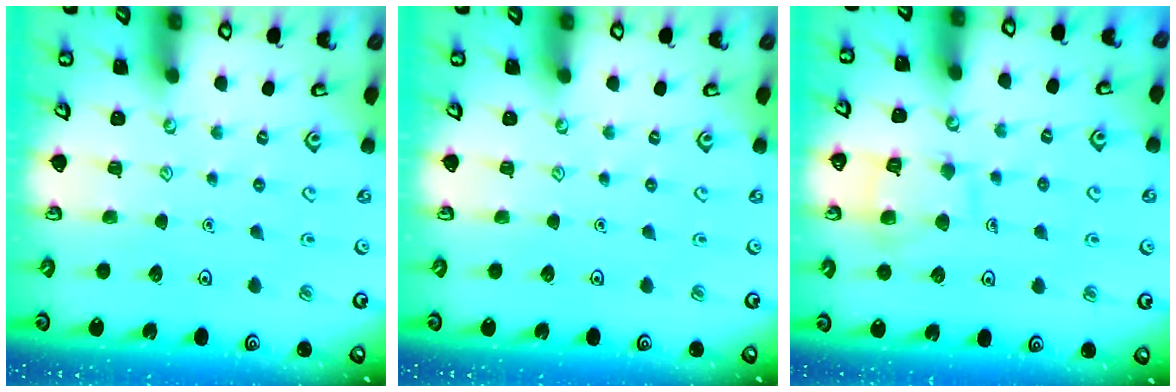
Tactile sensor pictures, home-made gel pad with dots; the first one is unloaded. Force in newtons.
{"total": 0.0}
{"total": 10.6, "press": 10.6, "slide": 1.0}